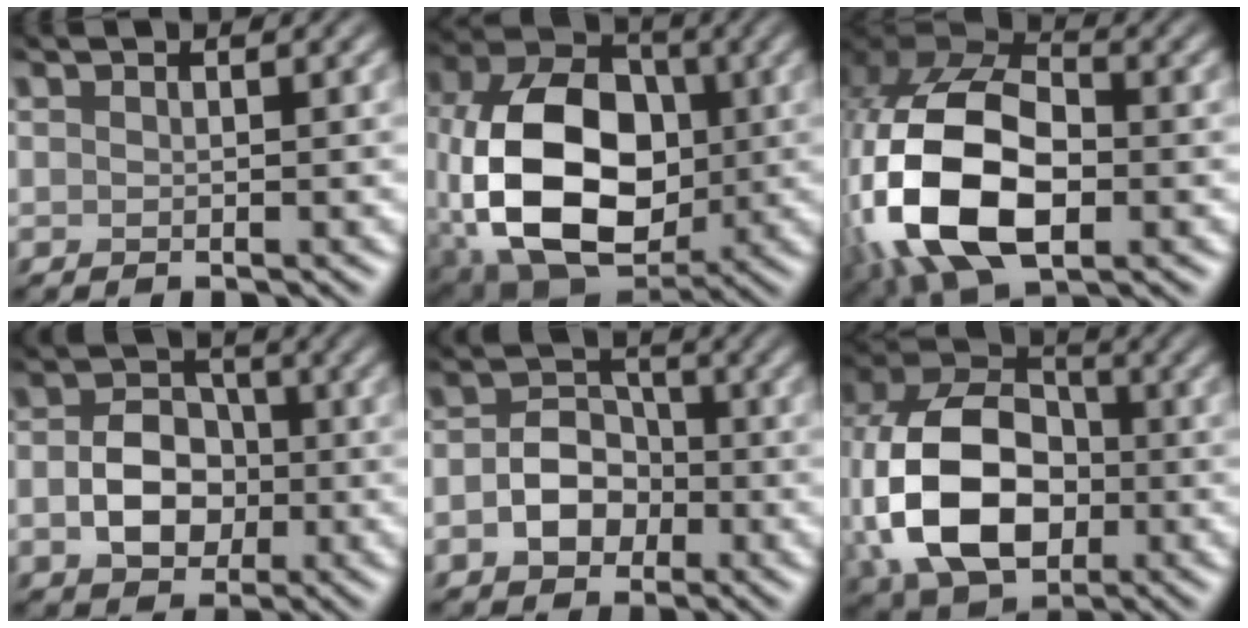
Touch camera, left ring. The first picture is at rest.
{"total": 13.4, "force": [-2.7, 9.0, 9.5], "torque": [-0.200, -0.011, -0.050]}
{"total": 14.0, "force": [-4.6, 8.6, 10.0], "torque": [-0.231, -0.013, -0.090]}
{"total": 4.6, "force": [-2.0, 3.4, 2.4], "torque": [-0.042, -0.005, -0.034]}
{"total": 3.9, "force": [-2.2, 2.8, 1.7], "torque": [-0.025, -0.004, -0.039]}
{"total": 12.2, "force": [-2.7, 8.6, 8.2], "torque": [-0.187, -0.012, -0.052]}